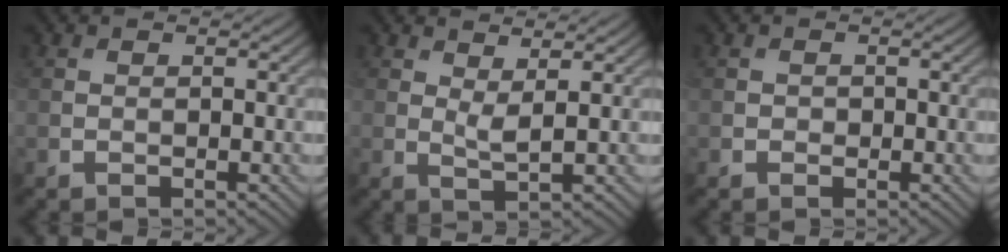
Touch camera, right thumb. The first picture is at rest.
{"total": 2.1, "force": [1.3, 0.4, 1.6], "torque": [-0.038, -0.004, 0.026]}
{"total": 0.6, "force": [-0.2, 0.6, 0.1], "torque": [0.003, -0.006, -0.005]}